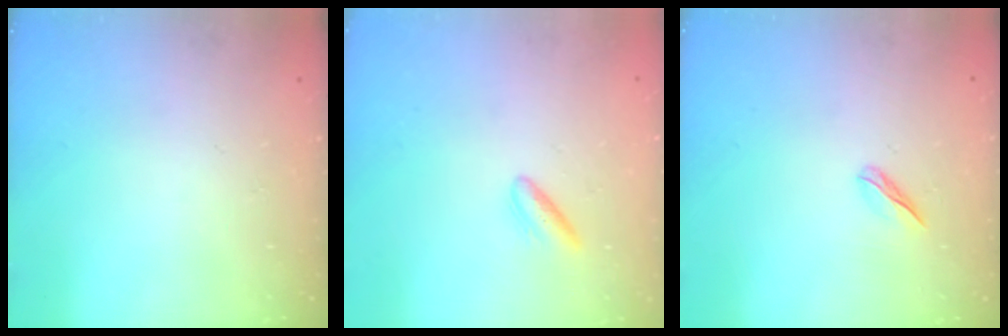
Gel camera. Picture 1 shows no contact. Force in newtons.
{"total": 3.1, "press": 2.8, "slide": 1.4}
{"total": 2.6, "press": 2.5, "slide": 0.7}